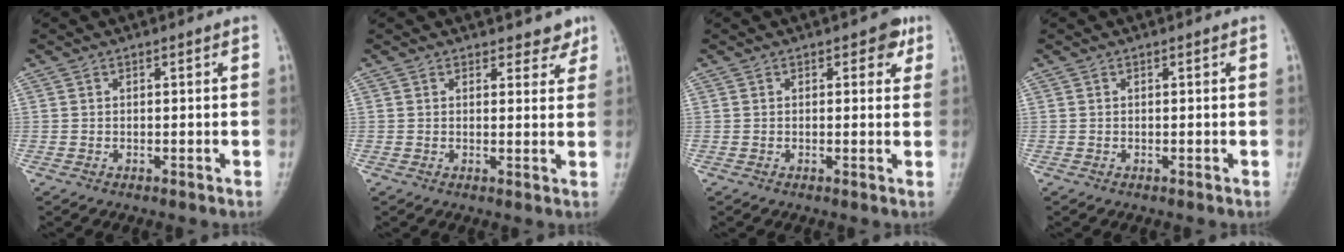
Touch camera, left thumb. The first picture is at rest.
{"total": 3.0, "force": [2.5, 1.6, 0.6], "torque": [0.019, -0.016, 0.024]}
{"total": 3.2, "force": [1.4, 2.0, 2.1], "torque": [0.001, -0.002, 0.010]}
{"total": 0.0}